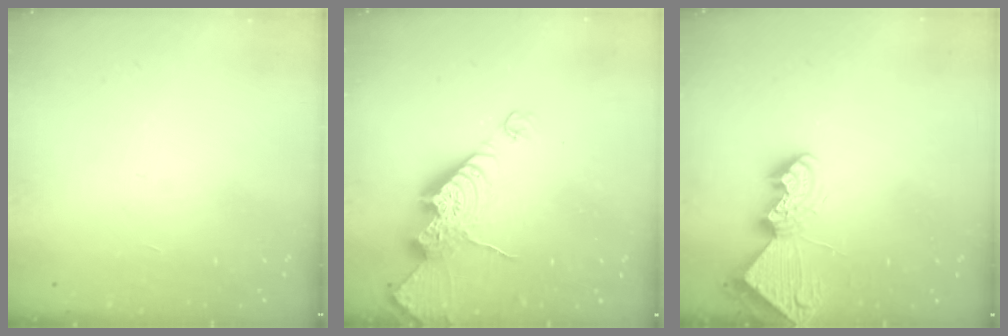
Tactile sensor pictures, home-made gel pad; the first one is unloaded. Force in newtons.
{"total": 14.7, "press": 14.6, "slide": 1.5}
{"total": 7.9, "press": 7.9, "slide": 0.7}